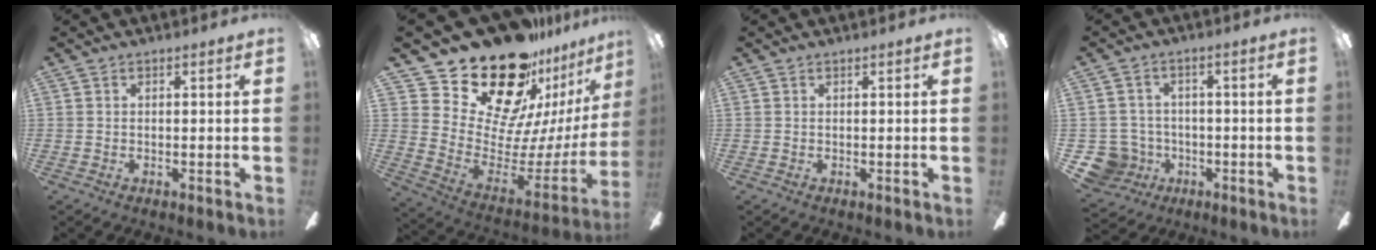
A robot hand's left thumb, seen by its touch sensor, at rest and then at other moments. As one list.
[{"total": 26.3, "force": [19.5, 12.6, 12.3], "torque": [-0.215, -0.156, 0.369]}, {"total": 0.0}, {"total": 7.9, "force": [-2.4, 7.4, 1.6], "torque": [-0.060, 0.015, -0.041]}]